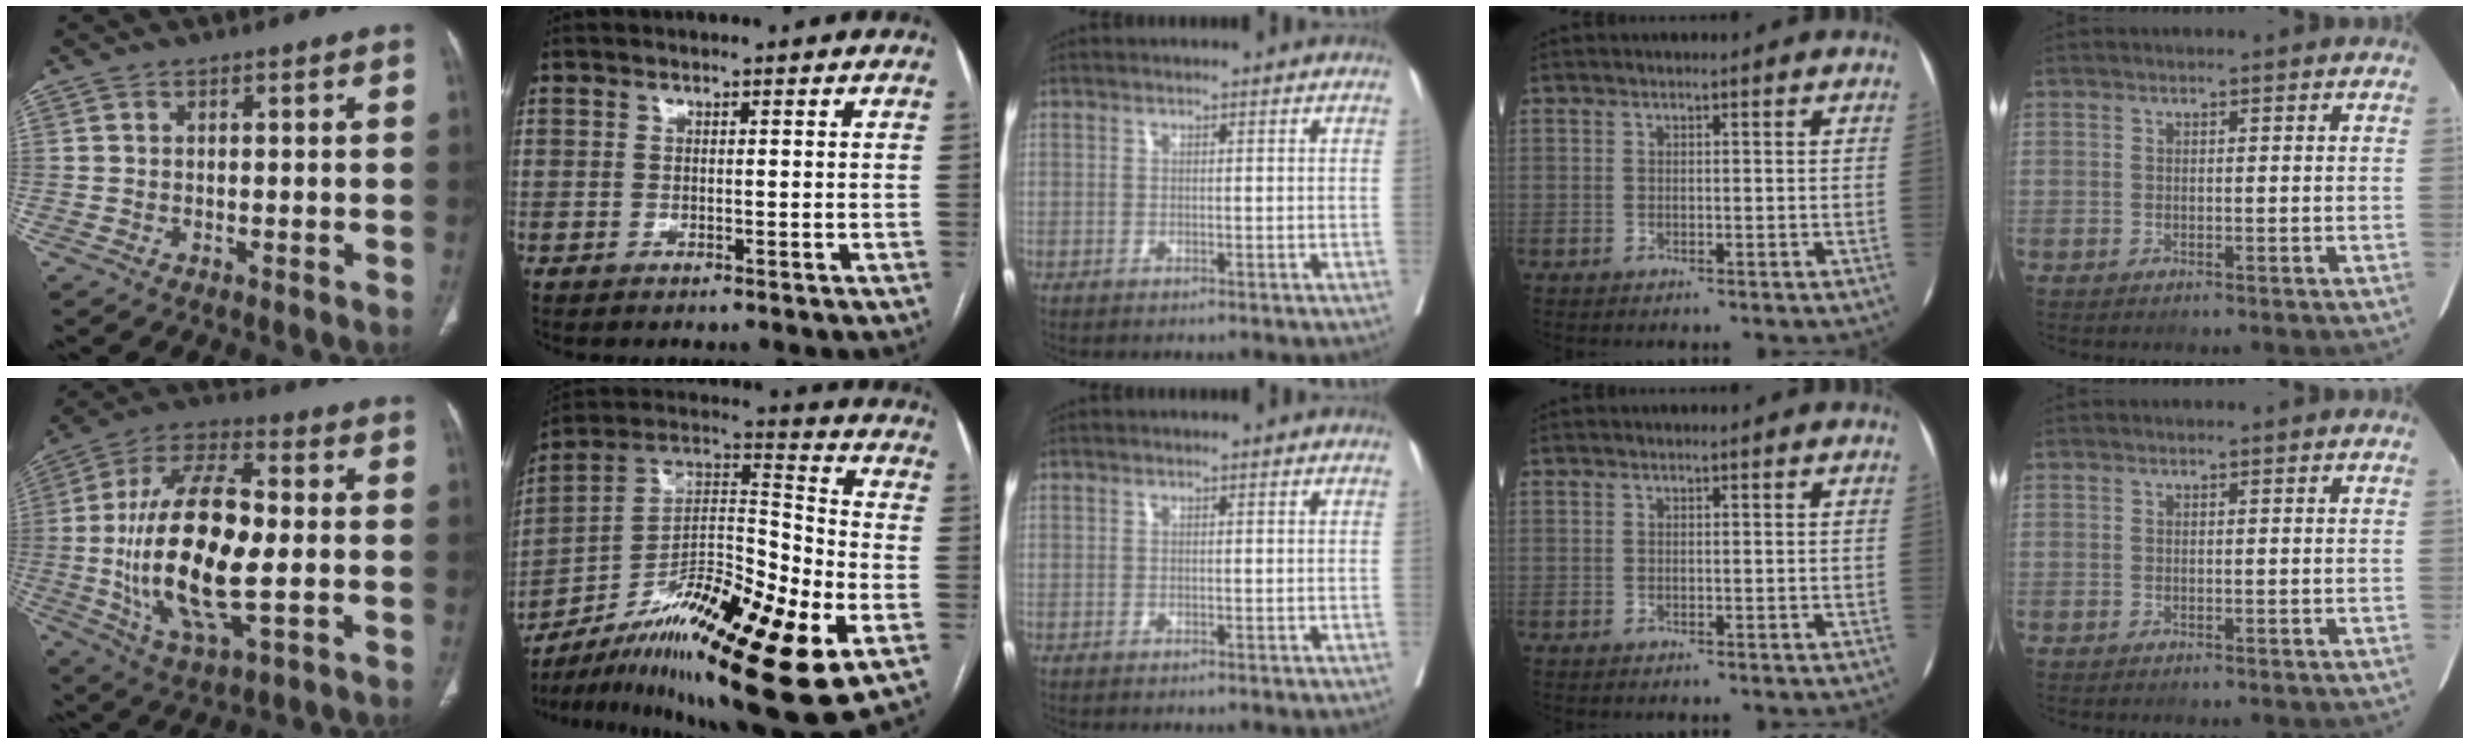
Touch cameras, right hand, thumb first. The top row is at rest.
{"thumb": {"total": 23.0, "force": [-2.2, 9.5, 20.9], "torque": [-0.410, 0.011, -0.035]}, "index": {"total": 25.5, "force": [-12.5, 3.8, 21.9], "torque": [-0.333, -0.002, -0.201]}}